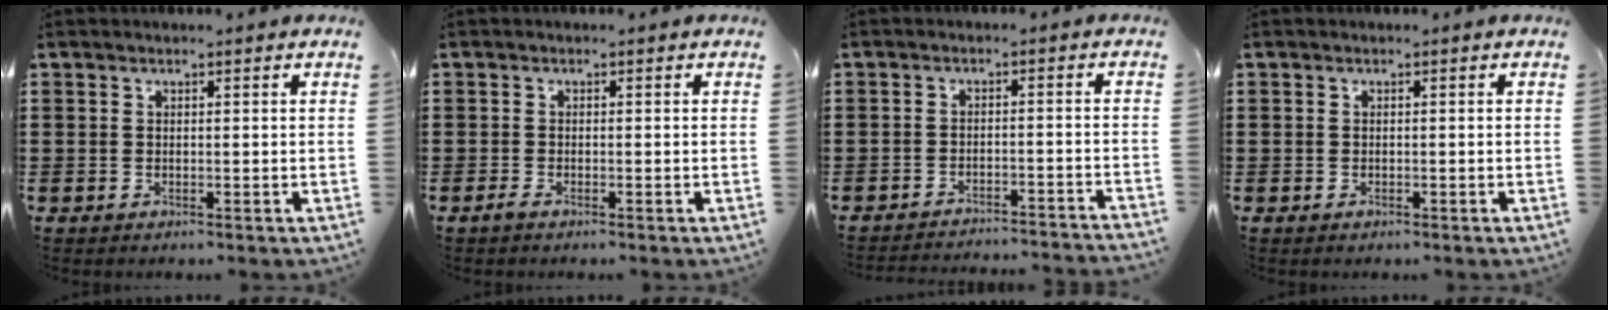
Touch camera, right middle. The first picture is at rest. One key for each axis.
{"total": 1.0, "fx": -0.7, "fy": 0.2, "fz": 0.6, "tx": -0.021, "ty": -0.005, "tz": -0.016}
{"total": 3.0, "fx": -3.0, "fy": -0.3, "fz": 0.2, "tx": -0.008, "ty": -0.001, "tz": -0.062}
{"total": 0.6, "fx": -0.4, "fy": 0.5, "fz": -0.1, "tx": 0.001, "ty": 0.005, "tz": -0.009}